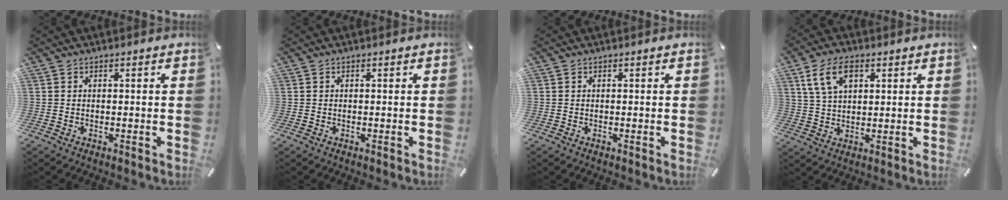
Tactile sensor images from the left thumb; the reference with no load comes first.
{"total": 0.0}
{"total": 0.0}
{"total": 8.2, "force": [3.5, 5.1, 5.4], "torque": [-0.116, 0.005, 0.066]}